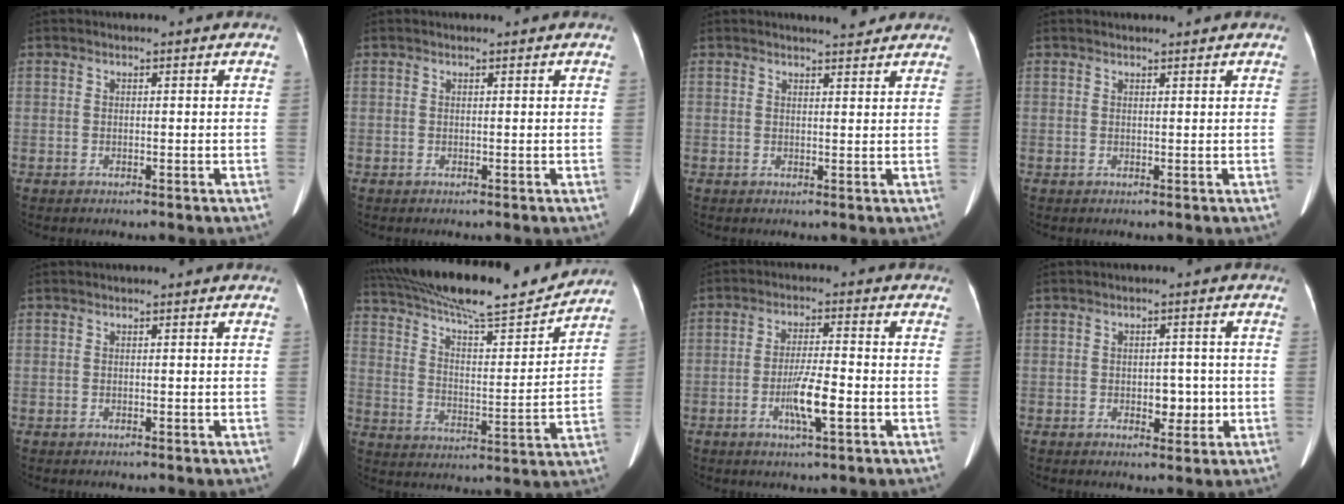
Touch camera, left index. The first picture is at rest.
{"total": 0.0}
{"total": 3.4, "force": [3.2, 0.6, 1.2], "torque": [-0.018, 0.000, 0.039]}
{"total": 1.9, "force": [1.8, 0.2, 0.6], "torque": [-0.008, 0.015, 0.026]}
{"total": 0.0}
{"total": 21.8, "force": [19.4, 2.1, 9.7], "torque": [-0.180, -0.003, 0.296]}
{"total": 6.2, "force": [-2.5, 0.5, 5.7], "torque": [-0.111, -0.010, -0.043]}
{"total": 3.5, "force": [-1.0, 2.2, 2.6], "torque": [-0.030, 0.000, -0.008]}